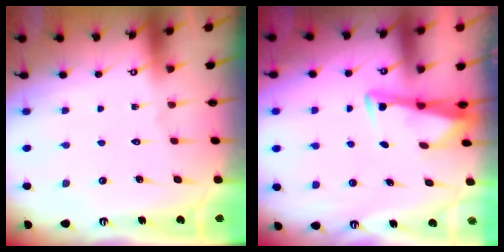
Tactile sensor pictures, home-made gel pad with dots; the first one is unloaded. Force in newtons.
{"total": 3.5, "press": 3.5, "slide": 0.3}